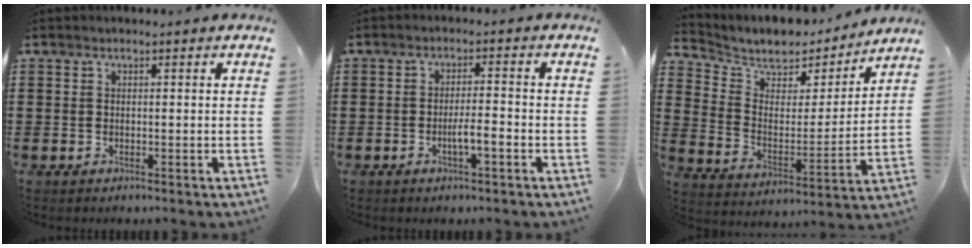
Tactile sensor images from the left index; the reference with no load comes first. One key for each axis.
{"total": 3.2, "fx": -1.4, "fy": 0.4, "fz": 2.9, "tx": -0.059, "ty": 0.000, "tz": -0.028}
{"total": 7.3, "fx": 6.6, "fy": 2.8, "fz": 1.4, "tx": -0.071, "ty": -0.046, "tz": 0.114}